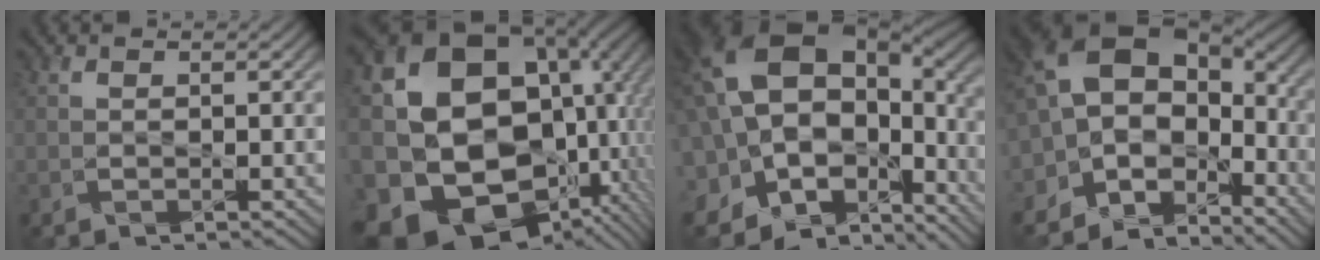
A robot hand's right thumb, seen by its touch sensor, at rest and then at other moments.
{"total": 19.6, "force": [-2.1, 15.3, 12.0], "torque": [-0.271, -0.046, 0.002]}
{"total": 17.4, "force": [0.6, 12.9, 11.6], "torque": [-0.241, -0.030, 0.058]}
{"total": 12.6, "force": [-1.7, 9.8, 7.7], "torque": [-0.150, -0.026, -0.006]}